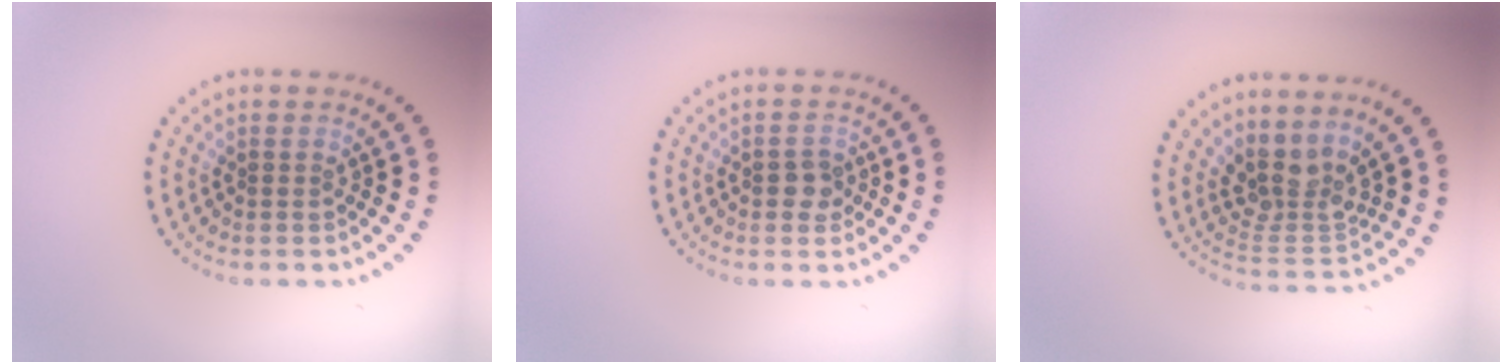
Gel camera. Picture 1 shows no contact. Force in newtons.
{"total": 1.8, "press": 1.8, "slide": 0.3}
{"total": 3.7, "press": 2.8, "slide": 2.3}